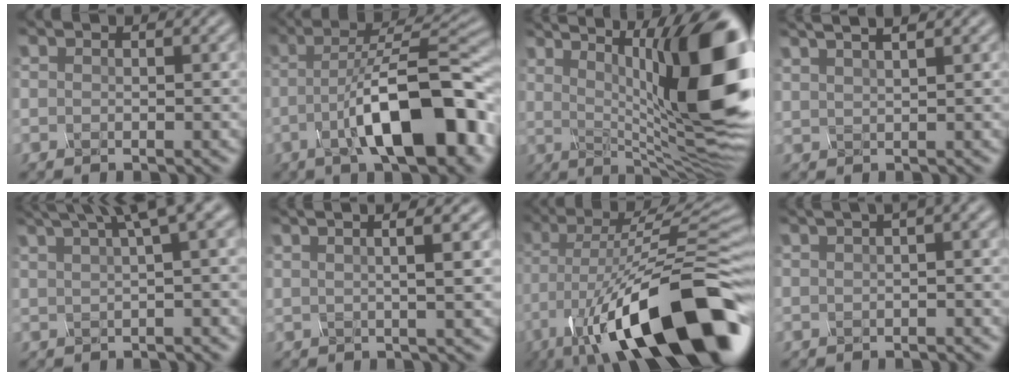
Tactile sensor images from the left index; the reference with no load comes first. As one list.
[{"total": 10.6, "force": [-4.9, 2.9, 8.9], "torque": [-0.152, 0.013, -0.063]}, {"total": 13.7, "force": [1.9, 3.5, 13.1], "torque": [-0.170, 0.017, 0.044]}, {"total": 4.0, "force": [3.5, 0.7, 1.9], "torque": [-0.021, 0.042, 0.034]}, {"total": 6.1, "force": [2.7, 0.6, 5.5], "torque": [-0.046, 0.029, 0.051]}, {"total": 4.0, "force": [1.8, 0.5, 3.5], "torque": [-0.043, 0.038, 0.012]}, {"total": 13.7, "force": [-4.3, 5.2, 12.0], "torque": [-0.208, 0.020, -0.062]}, {"total": 8.5, "force": [1.6, 3.4, 7.6], "torque": [-0.062, 0.044, 0.008]}]